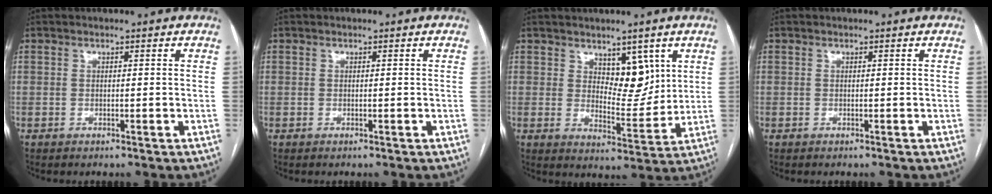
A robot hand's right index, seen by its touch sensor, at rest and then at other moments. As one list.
[{"total": 0.0}, {"total": 6.8, "force": [3.5, 3.4, 4.7], "torque": [-0.066, -0.007, 0.063]}, {"total": 0.0}]